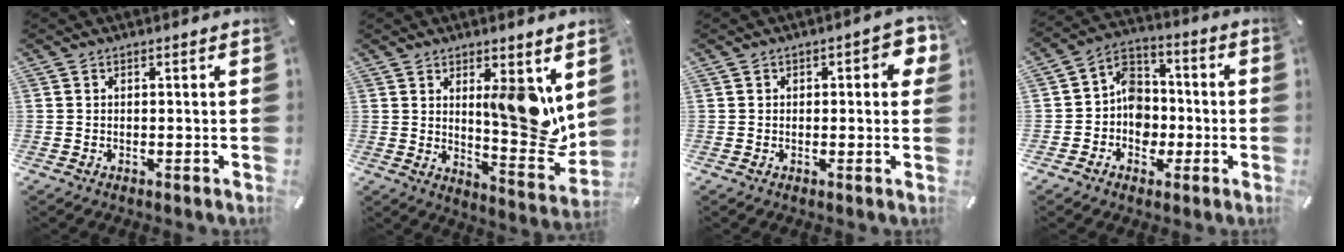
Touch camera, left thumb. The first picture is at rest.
{"total": 11.7, "force": [4.6, 3.7, 10.1], "torque": [-0.122, -0.052, 0.076]}
{"total": 4.0, "force": [0.8, 2.3, 3.1], "torque": [-0.037, 0.003, 0.007]}
{"total": 9.2, "force": [-2.6, 8.3, 2.9], "torque": [-0.050, 0.020, -0.047]}